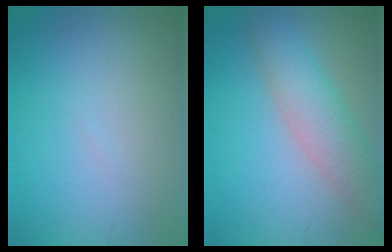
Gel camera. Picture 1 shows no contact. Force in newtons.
{"total": 4.7, "press": 4.7, "slide": 0.2}